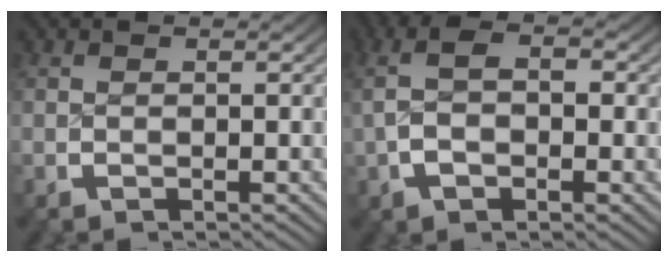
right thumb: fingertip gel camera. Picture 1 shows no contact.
{"total": 5.2, "force": [0.4, 2.9, 4.3], "torque": [-0.085, 0.002, 0.004]}